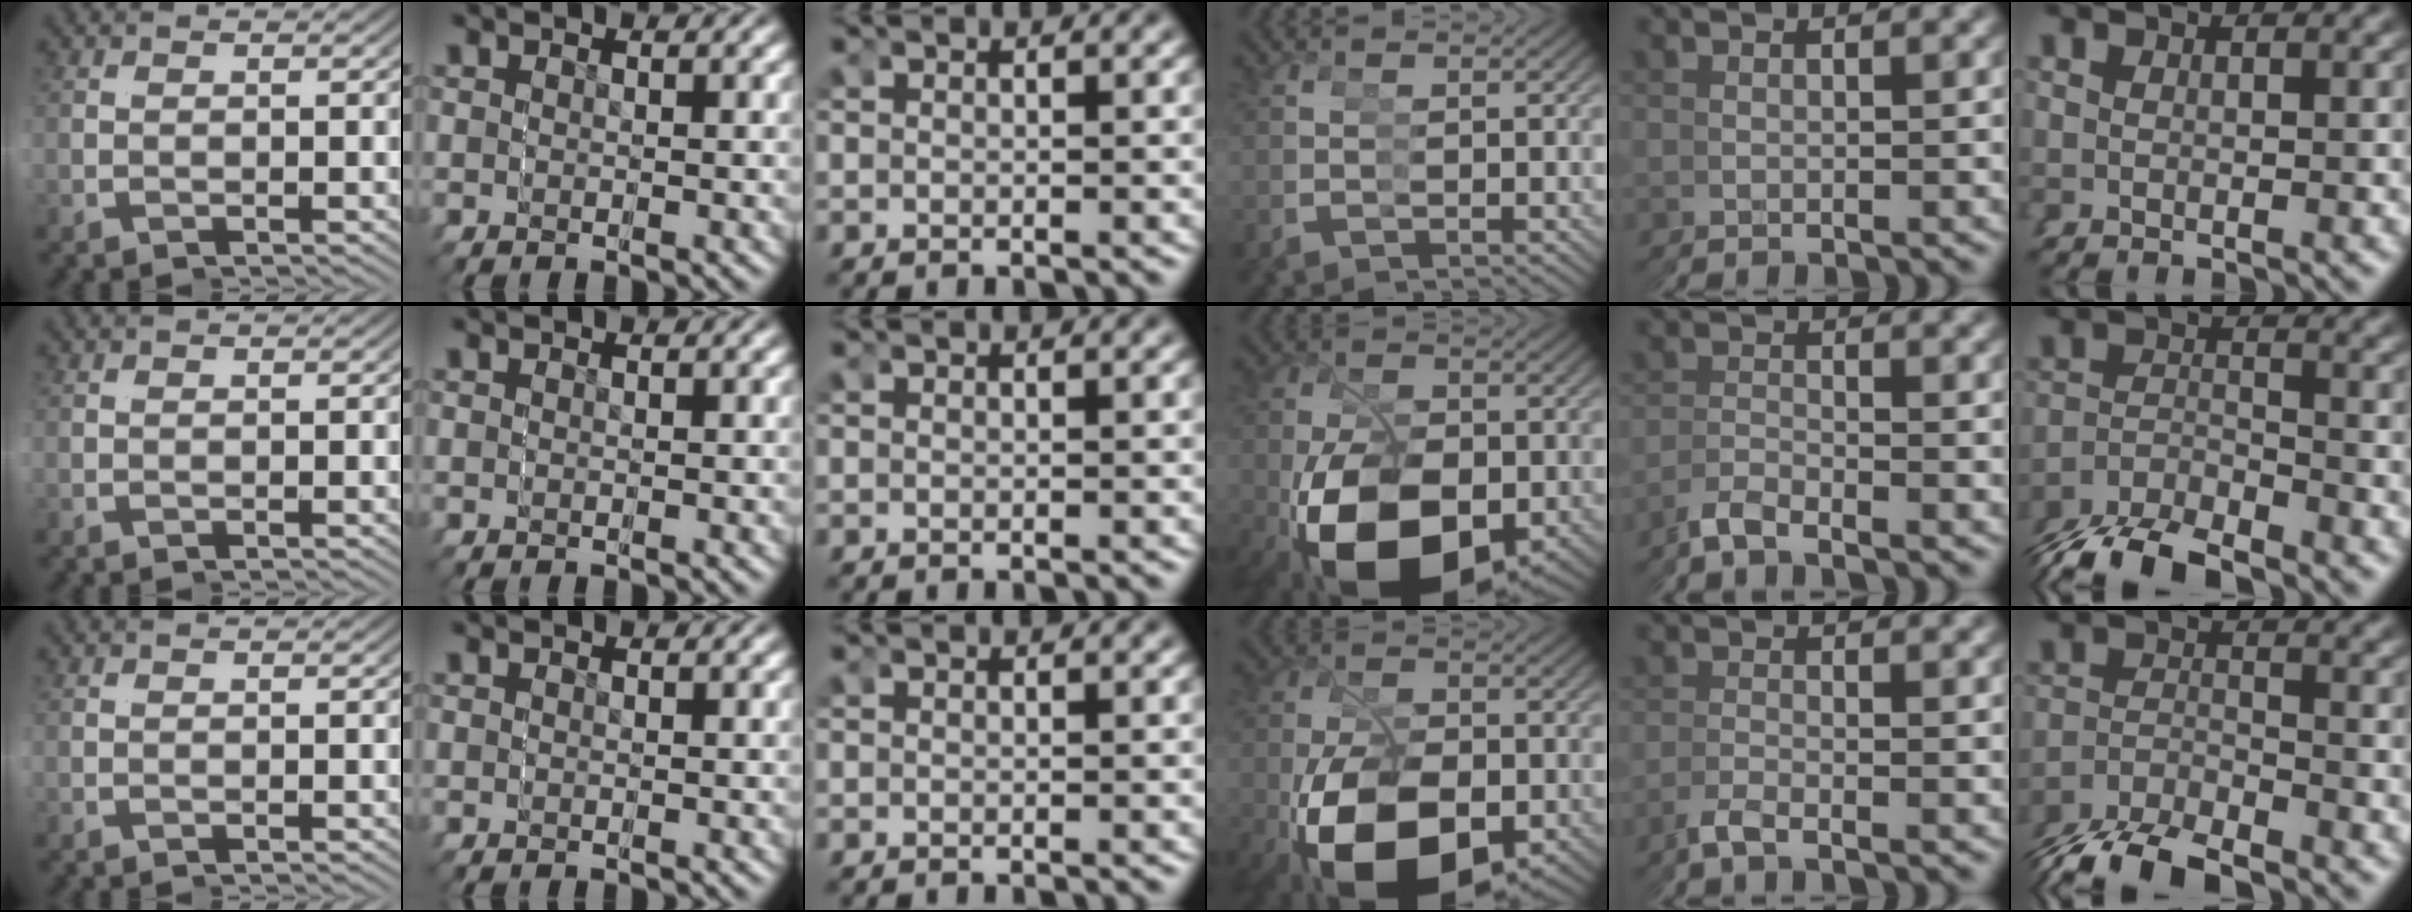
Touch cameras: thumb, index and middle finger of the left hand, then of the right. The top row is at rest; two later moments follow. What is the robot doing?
{"motion": "grasp_and_lifting", "object": "markers"}